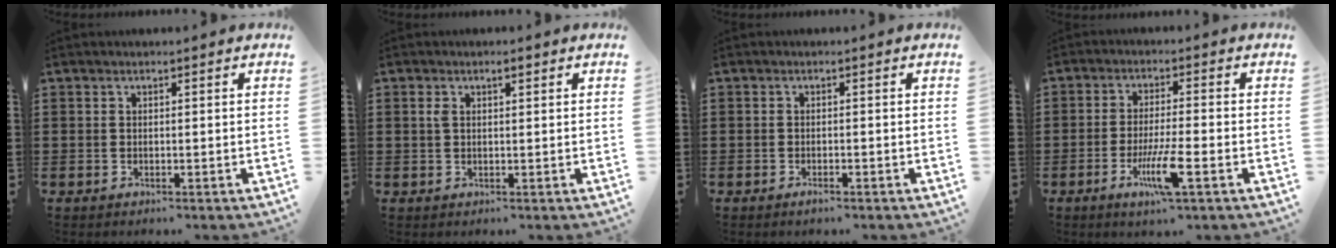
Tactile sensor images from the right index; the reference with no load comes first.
{"total": 2.0, "force": [0.8, 0.9, 1.7], "torque": [-0.036, 0.006, 0.012]}
{"total": 0.8, "force": [-0.6, 0.1, 0.5], "torque": [-0.013, -0.006, -0.011]}
{"total": 7.0, "force": [-3.0, 0.7, 6.3], "torque": [-0.127, -0.016, -0.056]}